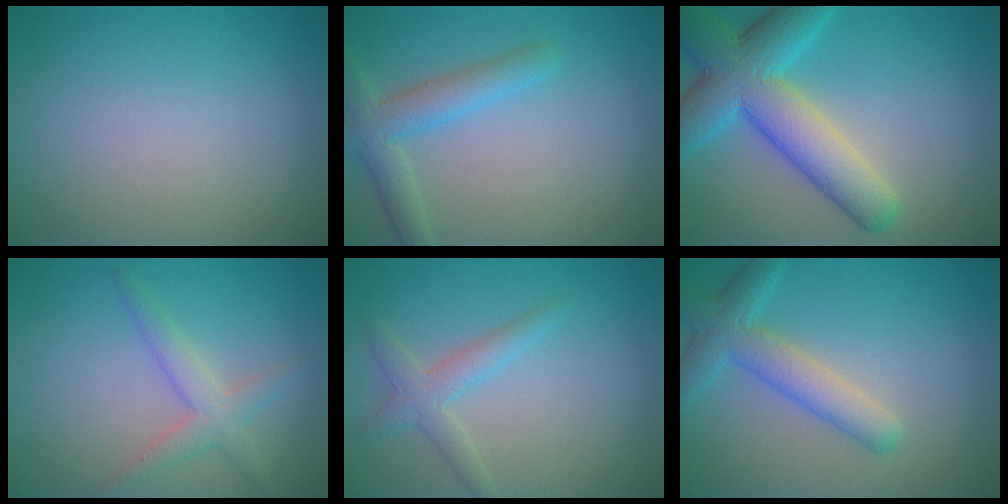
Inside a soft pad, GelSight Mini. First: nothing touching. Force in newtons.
{"total": 3.6, "press": 3.6, "slide": 0.2}
{"total": 9.0, "press": 9.0, "slide": 0.3}
{"total": 2.7, "press": 2.7, "slide": 0.1}
{"total": 2.4, "press": 2.4, "slide": 0.2}
{"total": 4.2, "press": 4.2, "slide": 0.1}